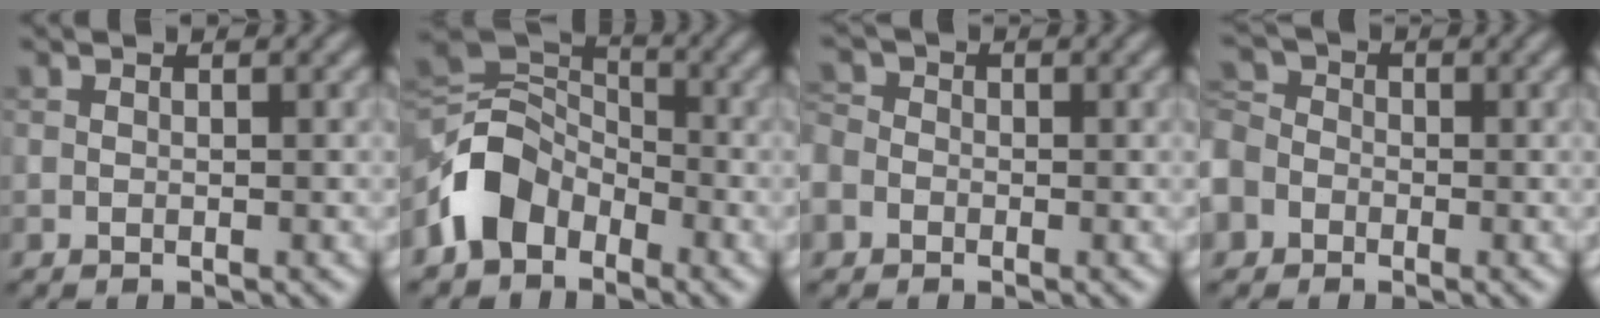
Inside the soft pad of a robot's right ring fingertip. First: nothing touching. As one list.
[{"total": 6.4, "force": [-3.2, 4.6, 3.1], "torque": [-0.057, 0.005, -0.076]}, {"total": 3.6, "force": [-1.4, 3.1, 1.3], "torque": [-0.017, 0.005, -0.043]}, {"total": 7.4, "force": [-3.8, 5.8, 2.7], "torque": [-0.063, -0.007, -0.078]}]